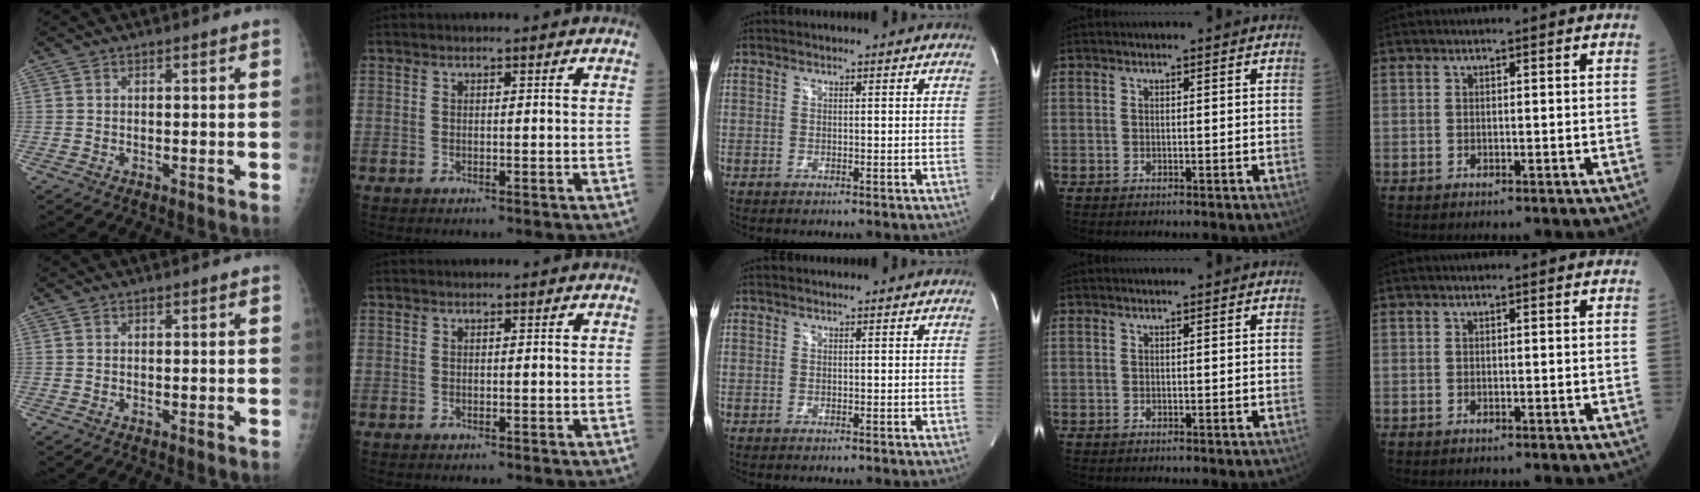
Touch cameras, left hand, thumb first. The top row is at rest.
{}